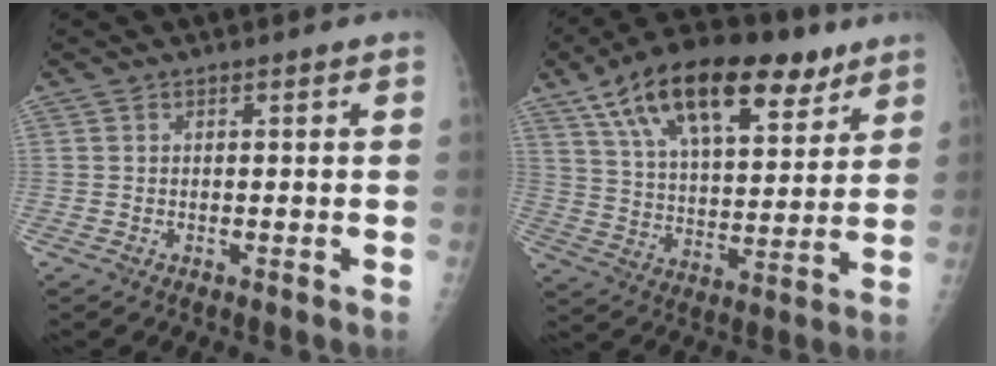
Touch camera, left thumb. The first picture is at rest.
{"total": 23.0, "force": [13.2, 10.5, 15.7], "torque": [-0.232, -0.021, 0.224]}